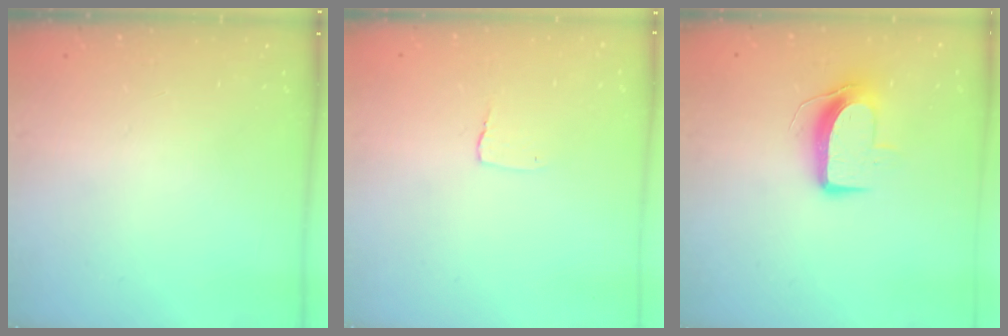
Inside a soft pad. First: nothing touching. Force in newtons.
{"total": 2.7, "press": 2.7, "slide": 0.2}
{"total": 9.2, "press": 9.2, "slide": 0.2}